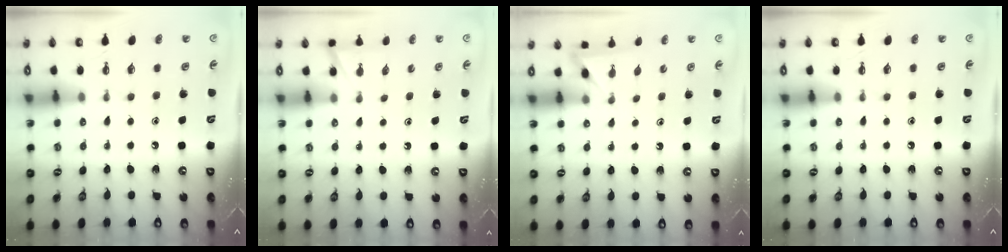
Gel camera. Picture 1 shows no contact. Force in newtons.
{"total": 2.4, "press": 2.4, "slide": 0.2}
{"total": 2.2, "press": 2.2, "slide": 0.2}
{"total": 0.0}